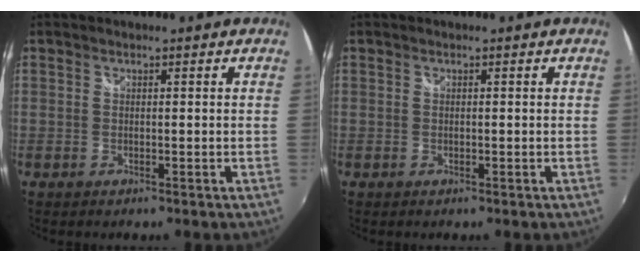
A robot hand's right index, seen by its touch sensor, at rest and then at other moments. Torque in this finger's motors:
{"motor_torque": [0.01, 0.00, 0.03, 0.01]}